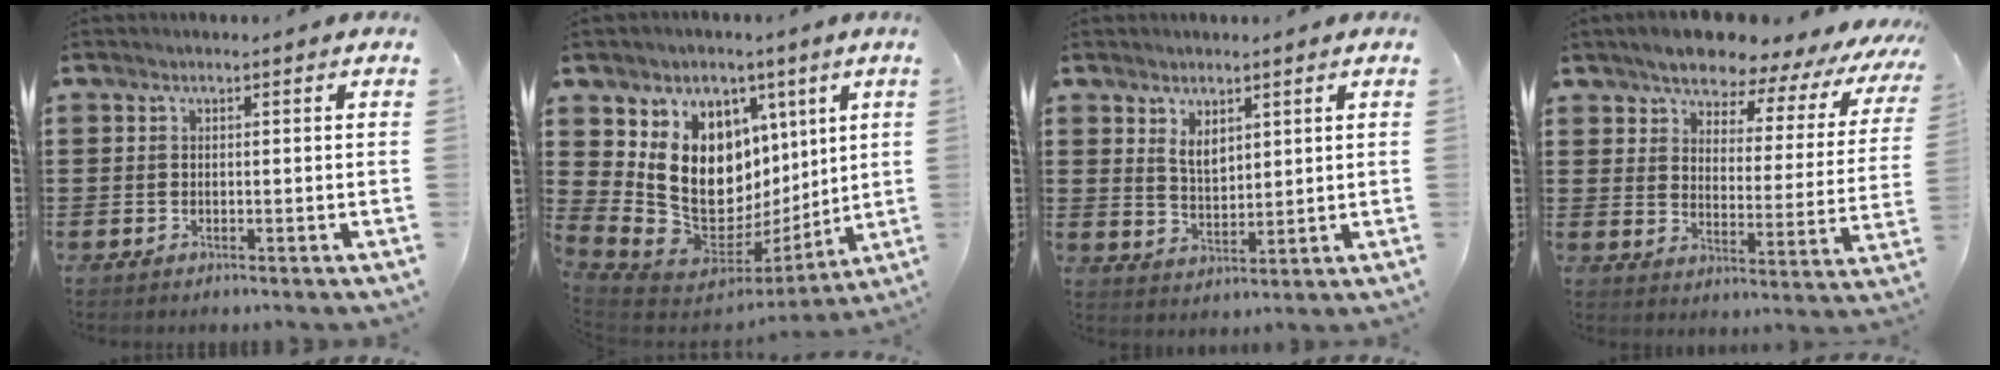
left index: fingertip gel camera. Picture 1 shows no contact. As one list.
[{"total": 13.7, "force": [3.1, 11.0, 7.6], "torque": [-0.186, -0.045, 0.071]}, {"total": 3.6, "force": [2.4, 1.8, 1.9], "torque": [-0.035, -0.001, 0.043]}, {"total": 6.4, "force": [6.0, 1.5, 1.8], "torque": [-0.061, -0.043, 0.101]}]